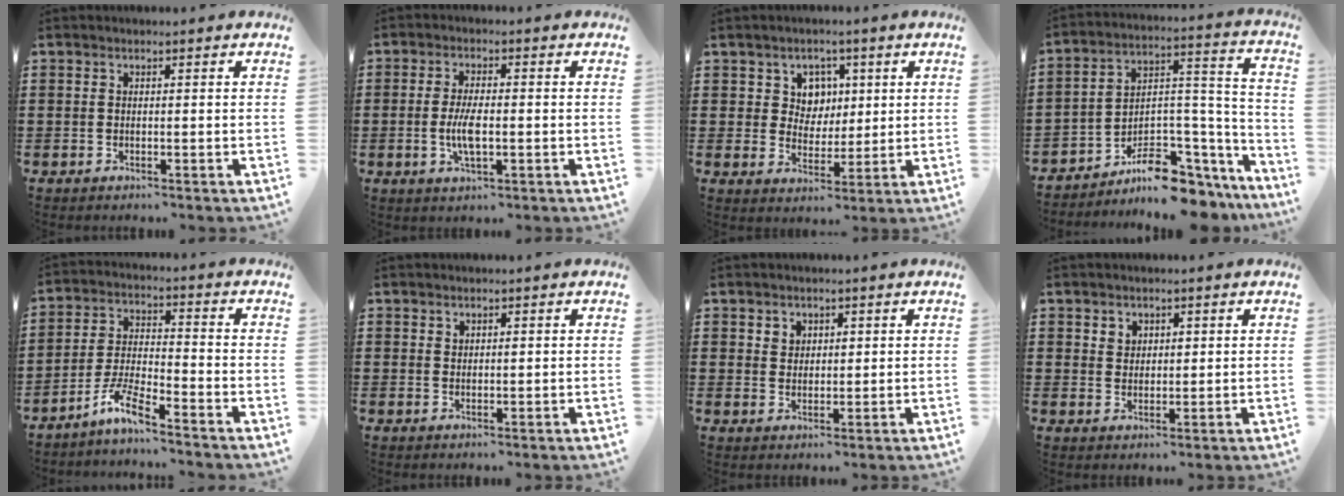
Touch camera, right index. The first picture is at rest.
{"total": 5.1, "force": [-0.8, 1.8, 4.7], "torque": [-0.103, -0.005, -0.020]}
{"total": 4.9, "force": [1.9, 4.3, 1.4], "torque": [-0.043, 0.011, 0.032]}
{"total": 7.9, "force": [-6.1, 3.8, 3.2], "torque": [-0.049, 0.010, -0.107]}
{"total": 6.3, "force": [-5.2, 0.3, 3.6], "torque": [-0.088, -0.010, -0.103]}
{"total": 0.8, "force": [0.7, 0.3, 0.2], "torque": [-0.006, 0.001, 0.013]}
{"total": 2.3, "force": [1.4, 1.7, 0.1], "torque": [-0.002, 0.006, 0.025]}
{"total": 2.2, "force": [1.4, 1.7, 0.1], "torque": [-0.010, 0.009, 0.026]}